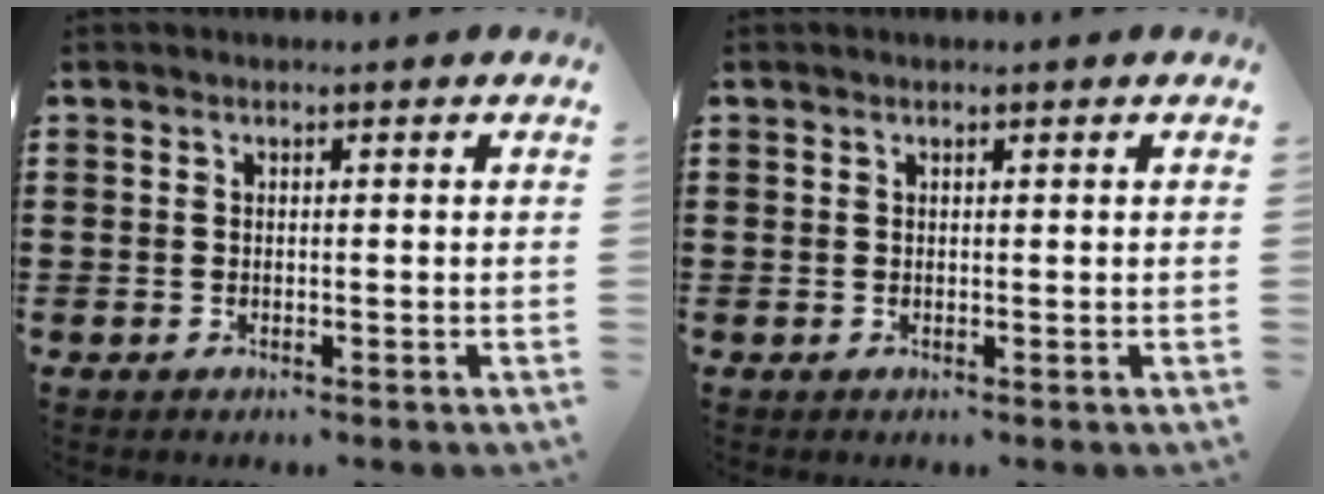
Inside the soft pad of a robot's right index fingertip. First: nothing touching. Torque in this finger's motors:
{"motor_torque": [0.20, 0.16, 0.01, 0.00]}